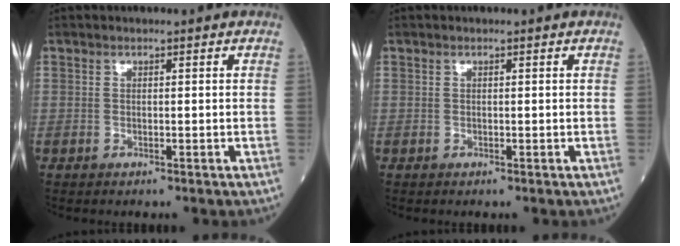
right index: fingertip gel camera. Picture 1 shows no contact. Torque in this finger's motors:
{"motor_torque": [-0.01, 0.03, -0.05, -0.01]}